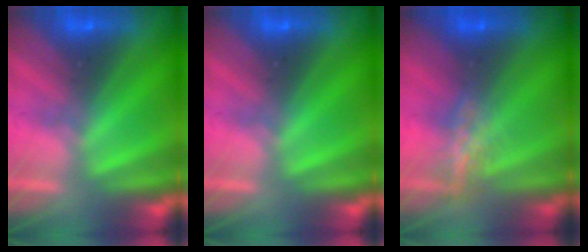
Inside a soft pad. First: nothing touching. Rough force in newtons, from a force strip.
{"total": 0.0}
{"total": 4.8}